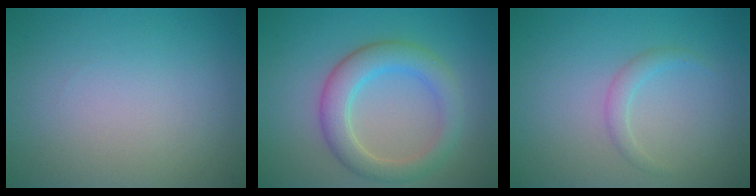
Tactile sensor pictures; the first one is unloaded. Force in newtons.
{"total": 4.5, "press": 4.5, "slide": 0.6}
{"total": 1.3, "press": 1.3, "slide": 0.2}